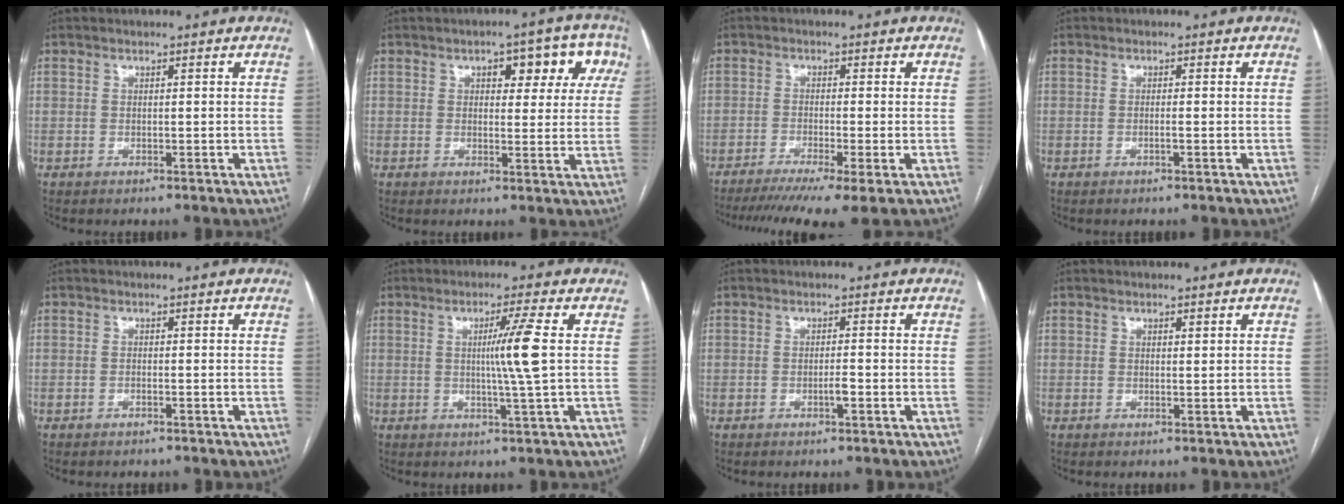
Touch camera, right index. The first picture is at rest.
{"total": 8.8, "force": [3.5, 4.2, 6.9], "torque": [-0.062, 0.030, 0.038]}
{"total": 10.1, "force": [-7.1, 0.1, 7.2], "torque": [-0.110, -0.016, -0.112]}
{"total": 0.8, "force": [-0.3, 0.0, 0.8], "torque": [-0.015, 0.001, -0.006]}
{"total": 0.7, "force": [-0.6, 0.2, 0.2], "torque": [-0.009, -0.001, -0.008]}
{"total": 6.0, "force": [0.6, -1.6, 5.8], "torque": [-0.100, -0.005, 0.012]}
{"total": 1.6, "force": [-0.7, 0.1, 1.4], "torque": [-0.027, 0.000, -0.012]}
{"total": 0.5, "force": [0.3, 0.1, 0.4], "torque": [-0.008, -0.002, 0.005]}